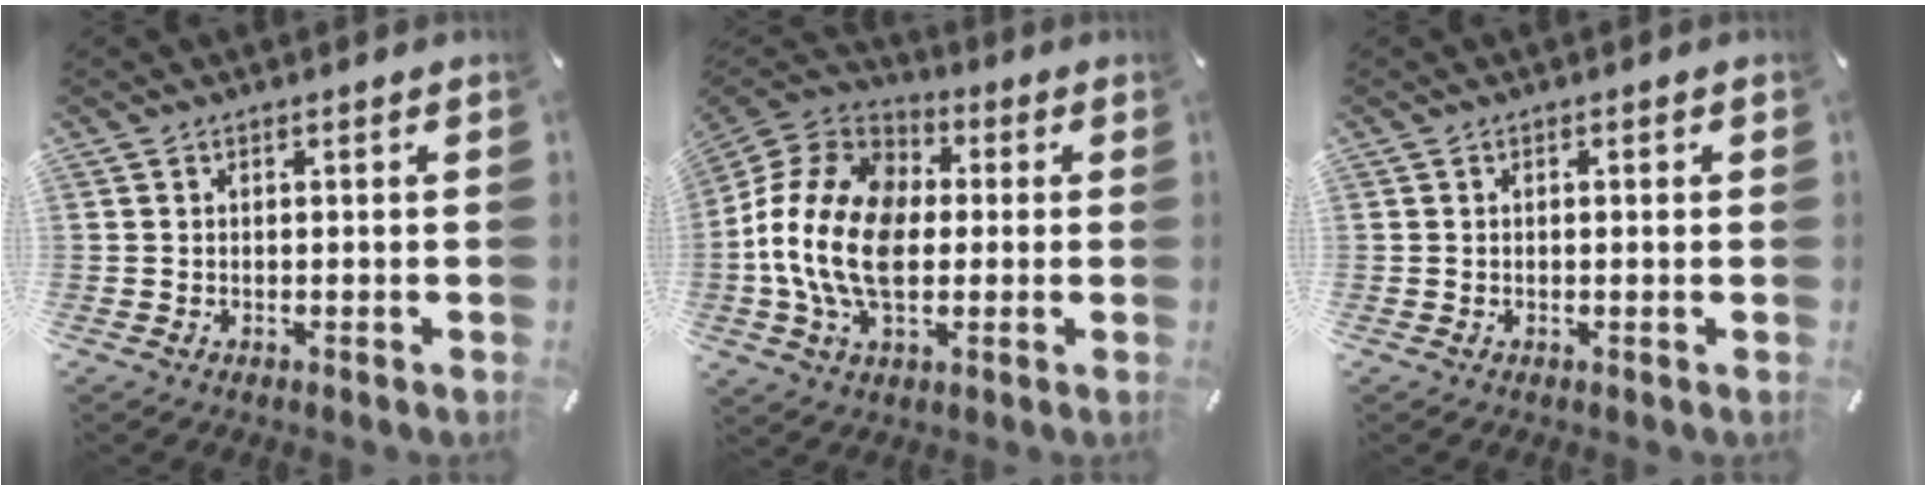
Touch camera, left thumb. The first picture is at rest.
{"total": 17.9, "force": [-2.3, 12.5, 12.6], "torque": [-0.274, 0.019, -0.045]}
{"total": 0.7, "force": [0.0, 0.2, 0.7], "torque": [-0.013, 0.000, -0.001]}